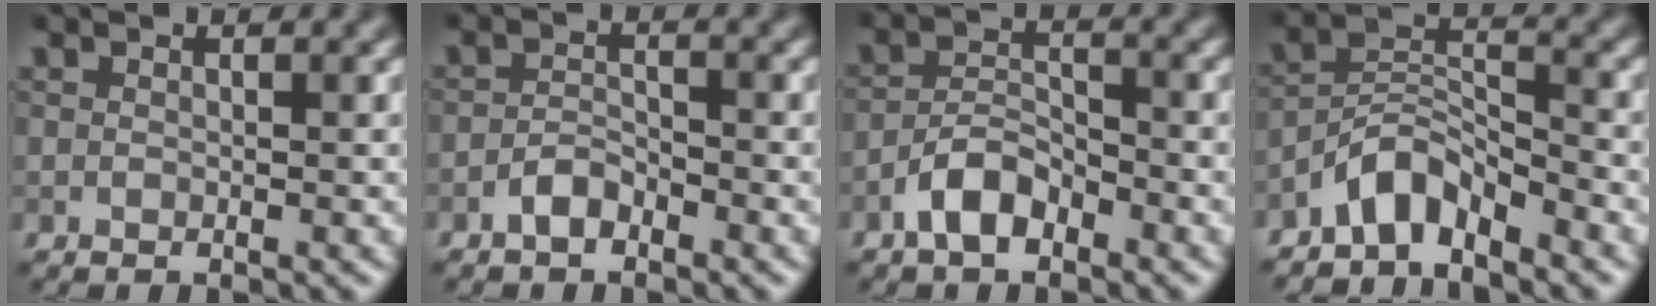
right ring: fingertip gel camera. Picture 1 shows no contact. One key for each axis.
{"total": 1.8, "fx": -1.3, "fy": 0.7, "fz": 1.0, "tx": -0.020, "ty": 0.005, "tz": -0.028}
{"total": 3.4, "fx": -2.3, "fy": 1.5, "fz": 2.1, "tx": -0.037, "ty": 0.011, "tz": -0.048}
{"total": 4.2, "fx": -3.5, "fy": 1.3, "fz": 1.9, "tx": -0.028, "ty": 0.011, "tz": -0.076}